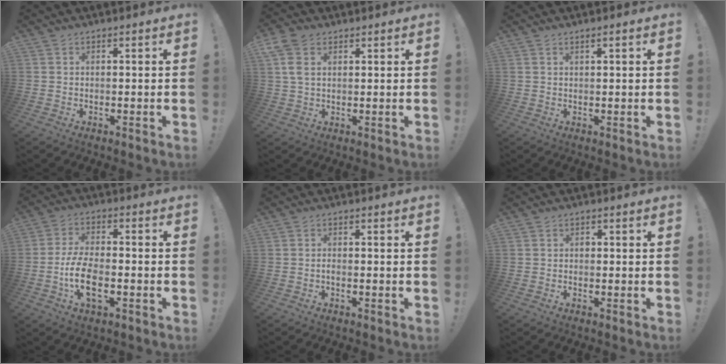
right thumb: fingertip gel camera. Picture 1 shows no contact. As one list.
[{"total": 6.9, "force": [2.9, 4.1, 4.7], "torque": [-0.098, 0.003, 0.058]}, {"total": 1.2, "force": [0.7, -0.1, 1.0], "torque": [-0.021, 0.002, 0.012]}, {"total": 10.9, "force": [-3.4, 5.5, 8.8], "torque": [-0.166, 0.002, -0.058]}, {"total": 0.9, "force": [-0.7, 0.3, 0.5], "torque": [-0.008, 0.002, -0.012]}, {"total": 0.6, "force": [-0.3, 0.4, 0.2], "torque": [0.004, -0.003, -0.008]}]